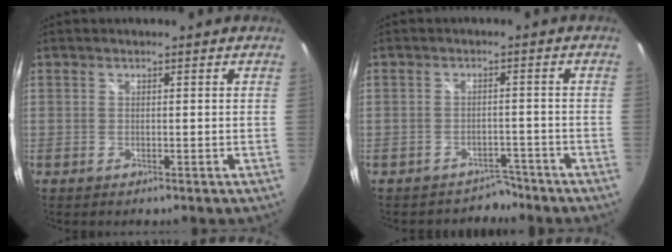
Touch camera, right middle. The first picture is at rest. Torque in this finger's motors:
{"motor_torque": [-0.24, 0.04, -0.05, -0.02]}